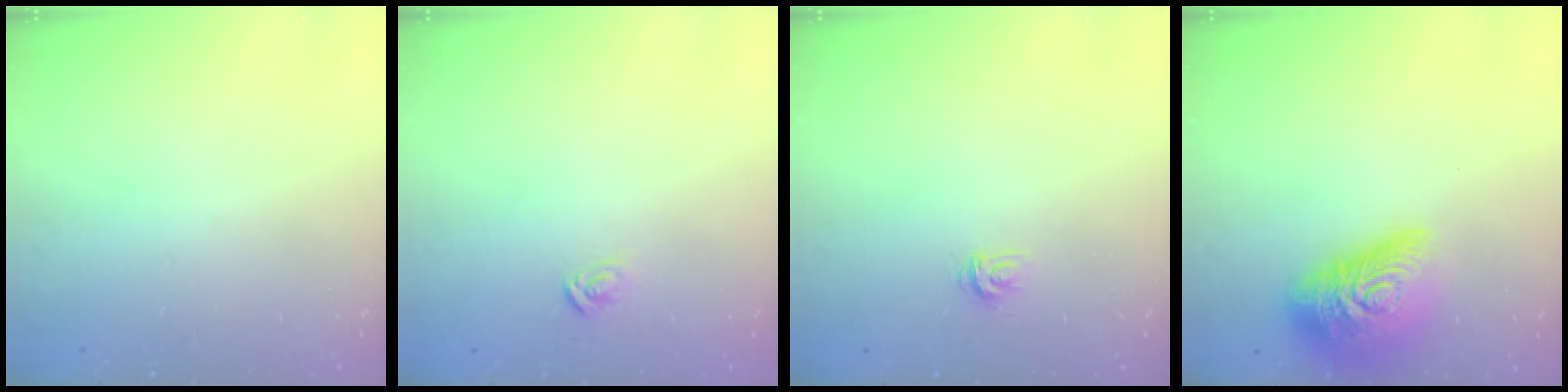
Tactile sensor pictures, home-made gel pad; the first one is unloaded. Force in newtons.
{"total": 2.7, "press": 2.7, "slide": 0.3}
{"total": 3.7, "press": 3.7, "slide": 0.1}
{"total": 22.1, "press": 22.0, "slide": 1.3}